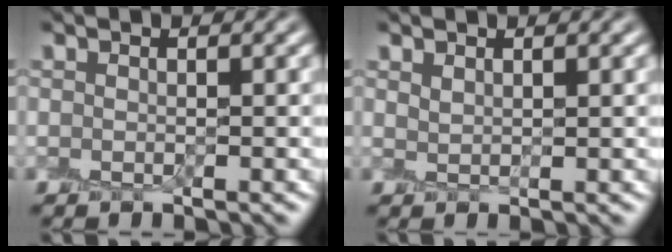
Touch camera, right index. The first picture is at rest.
{"total": 0.7, "force": [0.7, 0.2, 0.1], "torque": [-0.005, 0.000, 0.014]}